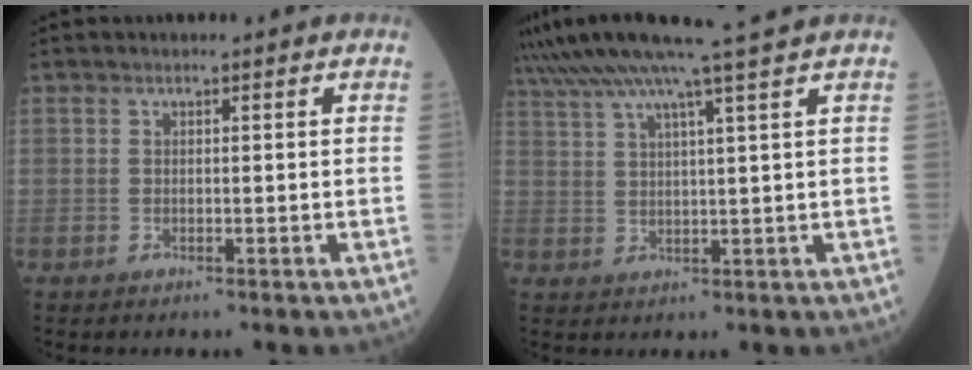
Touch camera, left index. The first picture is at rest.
{"total": 12.1, "force": [9.9, -2.6, 6.4], "torque": [-0.112, 0.000, 0.151]}